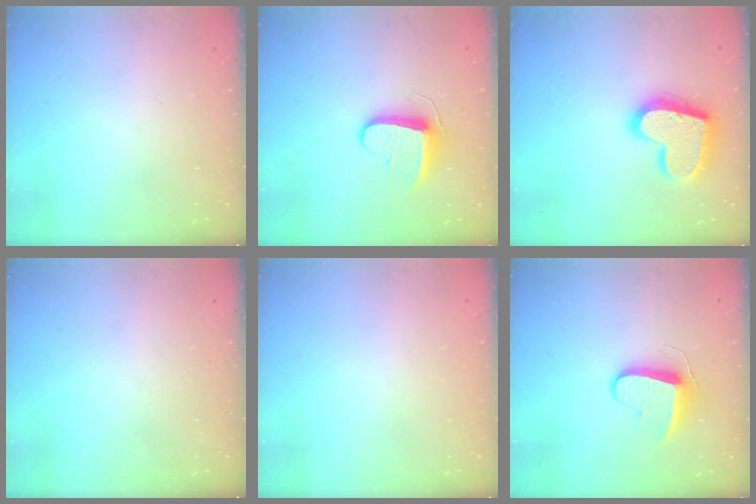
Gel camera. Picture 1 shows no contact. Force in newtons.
{"total": 9.1, "press": 9.1, "slide": 0.0}
{"total": 19.0, "press": 18.9, "slide": 1.6}
{"total": 0.0}
{"total": 0.0}
{"total": 8.9, "press": 8.9, "slide": 0.1}